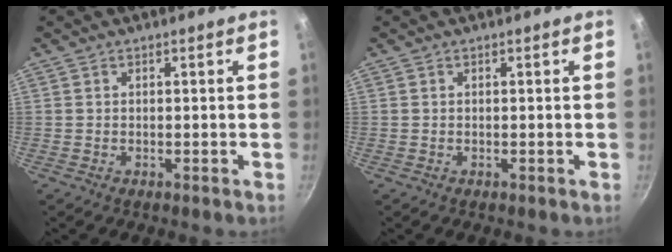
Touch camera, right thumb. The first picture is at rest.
{"total": 0.0}